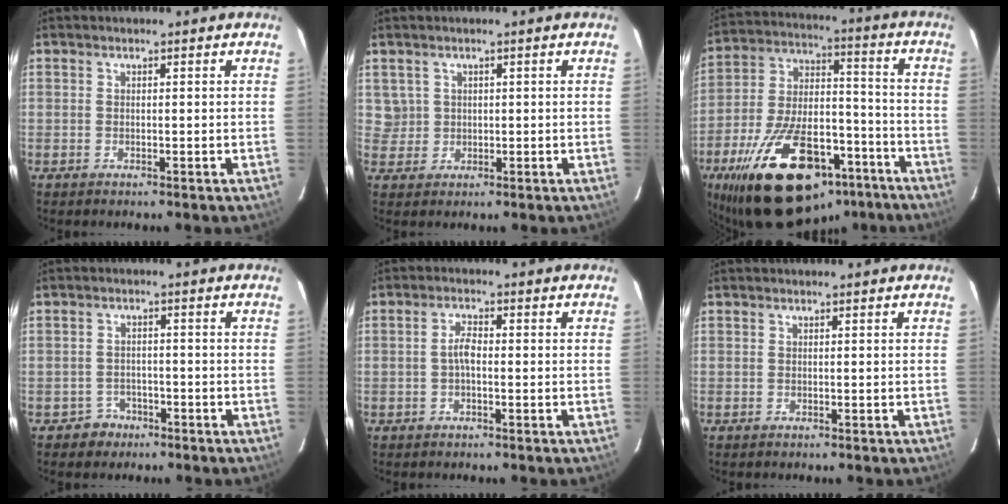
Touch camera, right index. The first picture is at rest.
{"total": 3.0, "force": [0.9, 2.9, 0.1], "torque": [0.009, 0.013, 0.020]}
{"total": 28.9, "force": [-18.1, 14.0, 17.7], "torque": [-0.333, 0.010, -0.267]}
{"total": 3.9, "force": [-2.4, 3.1, -0.1], "torque": [-0.008, 0.016, -0.035]}
{"total": 2.6, "force": [-0.5, 1.0, 2.4], "torque": [-0.048, 0.008, -0.008]}
{"total": 0.0}